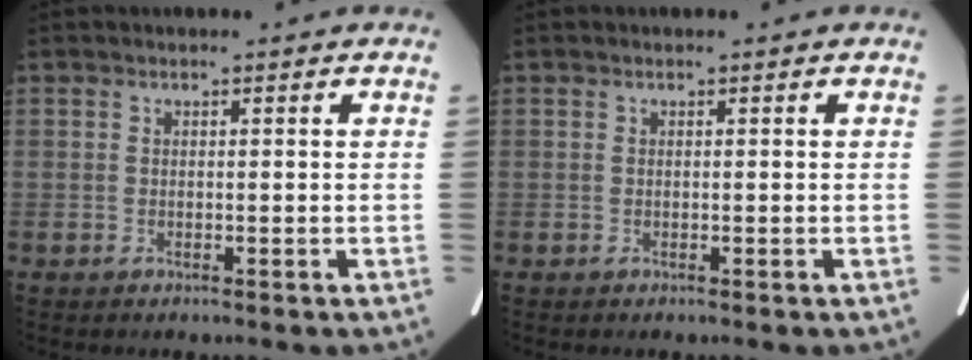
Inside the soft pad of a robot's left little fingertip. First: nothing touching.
{"total": 0.0}